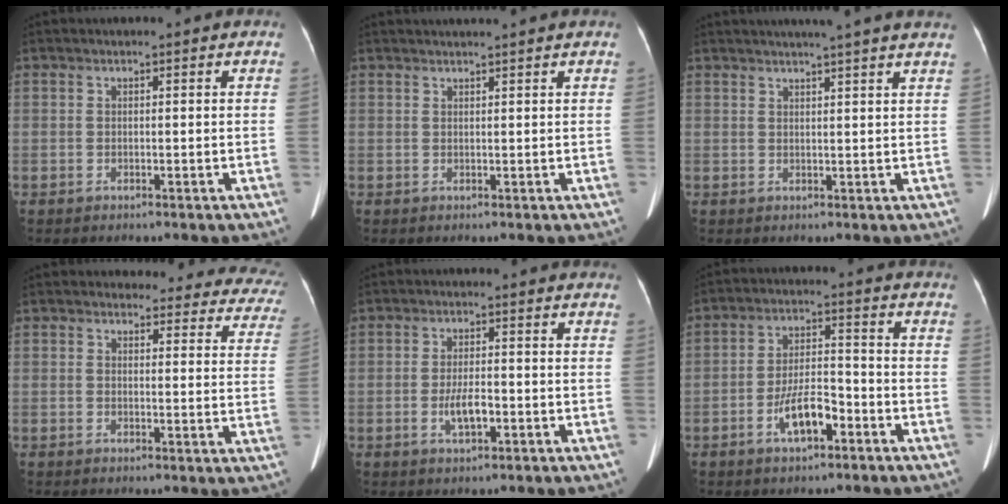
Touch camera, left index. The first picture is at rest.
{"total": 3.2, "force": [2.9, -0.6, 1.1], "torque": [-0.011, 0.018, 0.043]}
{"total": 10.4, "force": [9.0, -0.4, 5.1], "torque": [-0.072, 0.022, 0.096]}
{"total": 17.8, "force": [16.8, 5.7, 2.2], "torque": [0.019, -0.058, 0.153]}
{"total": 3.8, "force": [-1.2, 1.2, 3.4], "torque": [-0.066, 0.001, -0.021]}
{"total": 7.0, "force": [-3.5, 2.5, 5.6], "torque": [-0.109, 0.009, -0.061]}